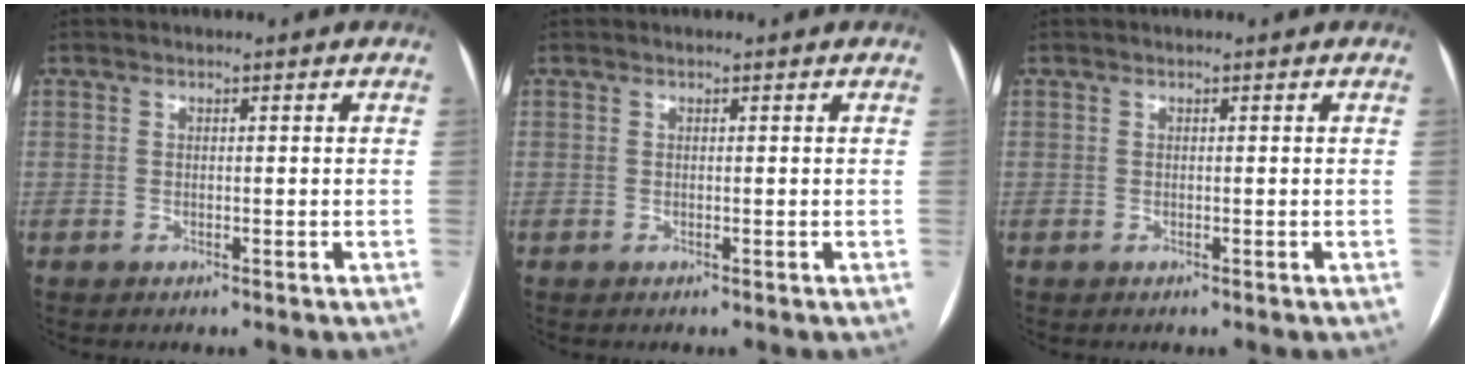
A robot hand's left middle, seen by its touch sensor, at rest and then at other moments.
{"total": 0.0}
{"total": 0.0}